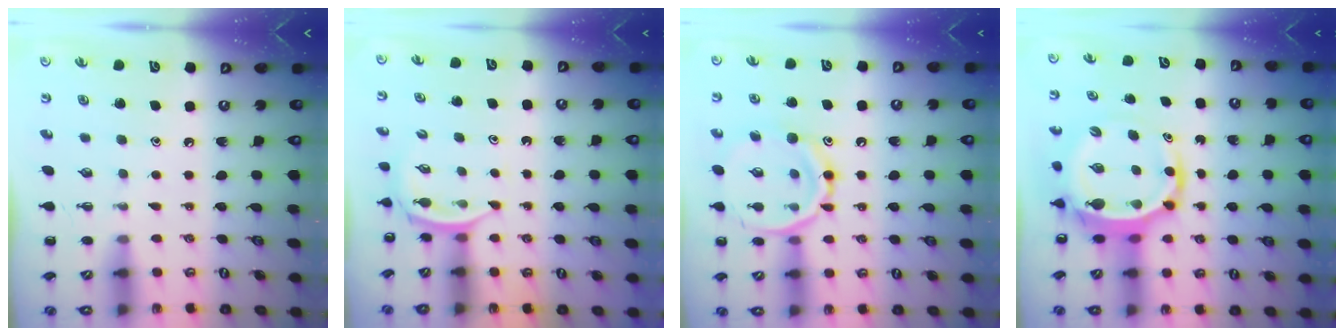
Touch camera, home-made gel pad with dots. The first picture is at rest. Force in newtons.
{"total": 2.3, "press": 2.1, "slide": 0.9}
{"total": 16.0, "press": 15.9, "slide": 1.3}
{"total": 7.0, "press": 6.7, "slide": 2.1}